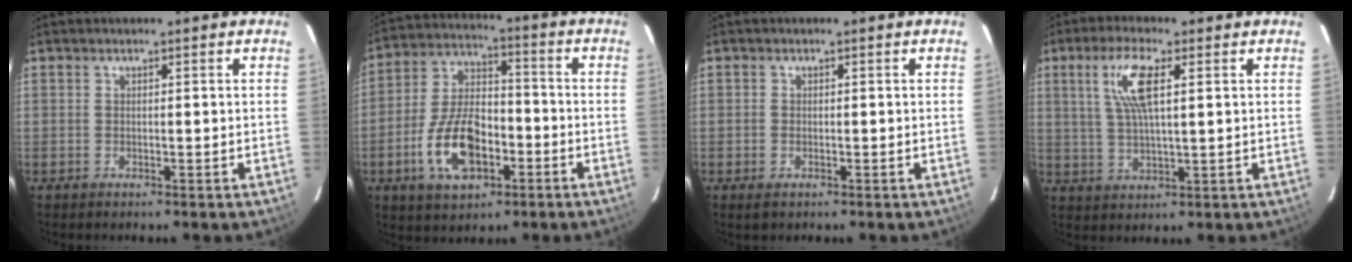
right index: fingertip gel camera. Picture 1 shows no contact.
{"total": 13.8, "force": [-5.2, 7.4, 10.3], "torque": [-0.211, 0.013, -0.085]}
{"total": 1.5, "force": [-0.8, 1.0, 0.8], "torque": [-0.014, -0.004, -0.014]}
{"total": 8.2, "force": [2.8, 2.1, 7.5], "torque": [-0.149, 0.007, 0.057]}